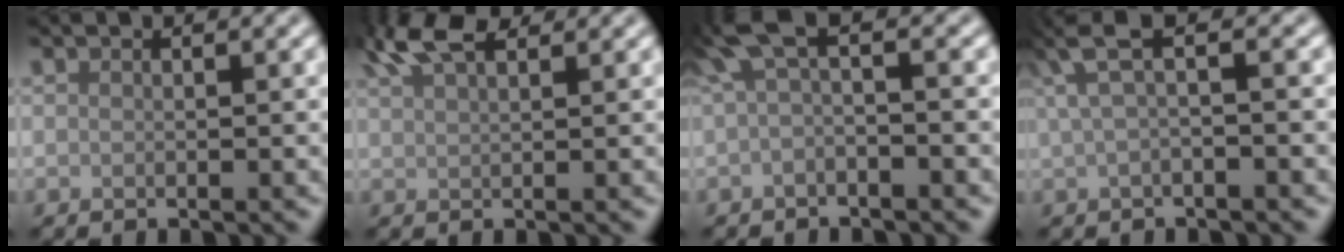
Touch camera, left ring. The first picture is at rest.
{"total": 4.7, "force": [3.5, 1.4, 2.8], "torque": [-0.062, 0.019, 0.065]}
{"total": 3.4, "force": [0.4, 0.9, 3.3], "torque": [-0.060, 0.004, -0.002]}
{"total": 3.3, "force": [1.3, 0.7, 3.0], "torque": [-0.058, 0.011, 0.018]}